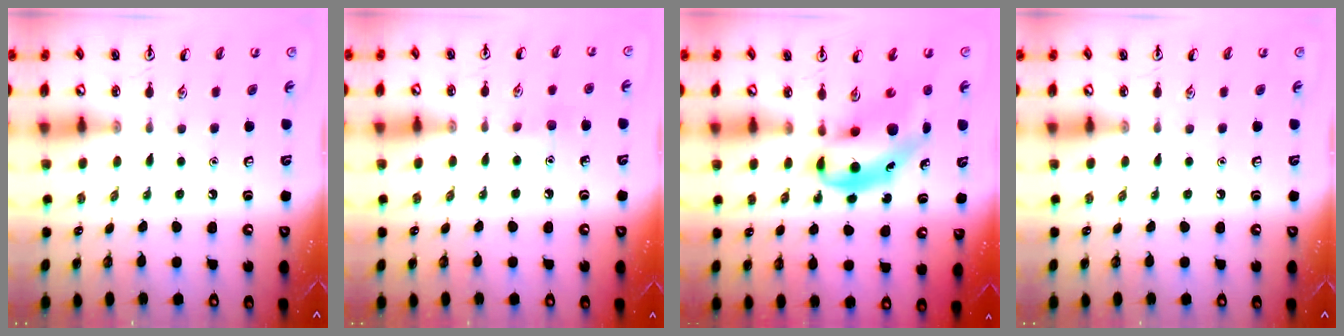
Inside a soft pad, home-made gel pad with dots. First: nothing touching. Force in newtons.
{"total": 5.7, "press": 5.5, "slide": 1.7}
{"total": 9.0, "press": 8.7, "slide": 2.6}
{"total": 0.0}